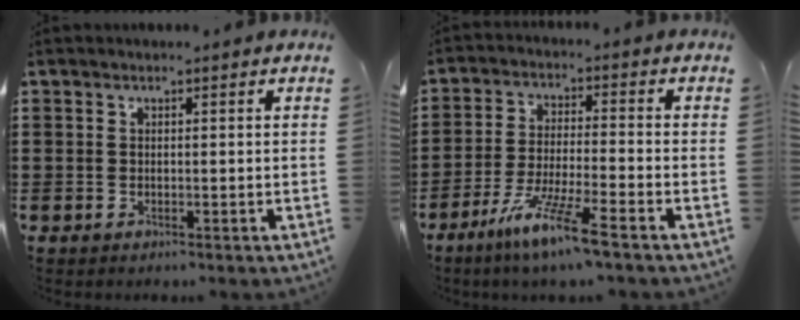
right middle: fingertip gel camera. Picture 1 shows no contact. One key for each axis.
{"total": 8.6, "fx": -6.5, "fy": -0.1, "fz": 5.7, "tx": -0.115, "ty": -0.011, "tz": -0.125}